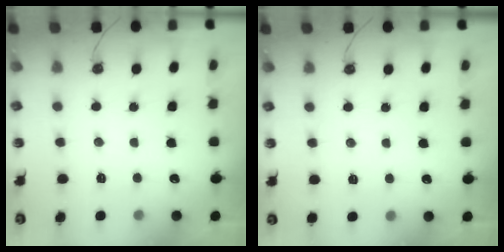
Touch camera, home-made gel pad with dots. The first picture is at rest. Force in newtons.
{"total": 2.5, "press": 1.1, "slide": 2.2}